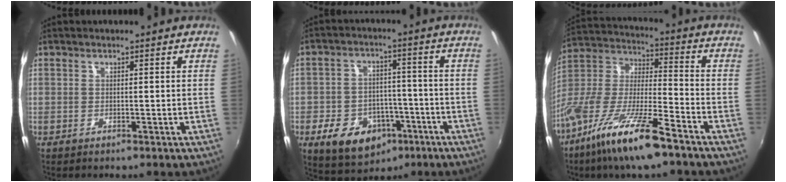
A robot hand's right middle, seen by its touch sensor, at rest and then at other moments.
{"total": 13.2, "force": [-6.7, 9.2, 6.6], "torque": [-0.154, 0.016, -0.087]}
{"total": 18.1, "force": [-11.5, 3.4, 13.5], "torque": [-0.272, -0.025, -0.224]}